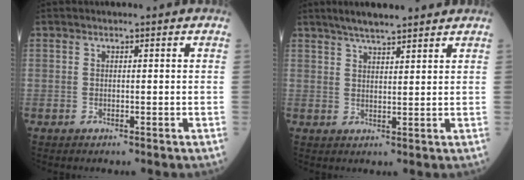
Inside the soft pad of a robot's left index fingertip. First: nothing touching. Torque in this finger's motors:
{"motor_torque": [0.00, 0.00, 0.04, 0.02]}